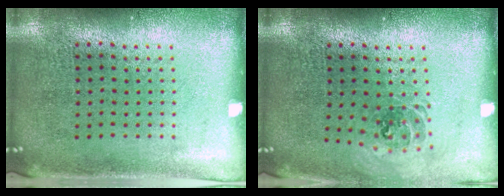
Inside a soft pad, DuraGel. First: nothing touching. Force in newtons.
{"total": 0.9, "press": 0.9, "slide": 0.2}